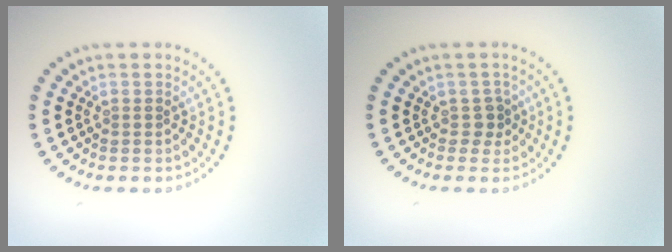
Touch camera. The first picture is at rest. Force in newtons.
{"total": 1.3, "press": 1.0, "slide": 0.8}